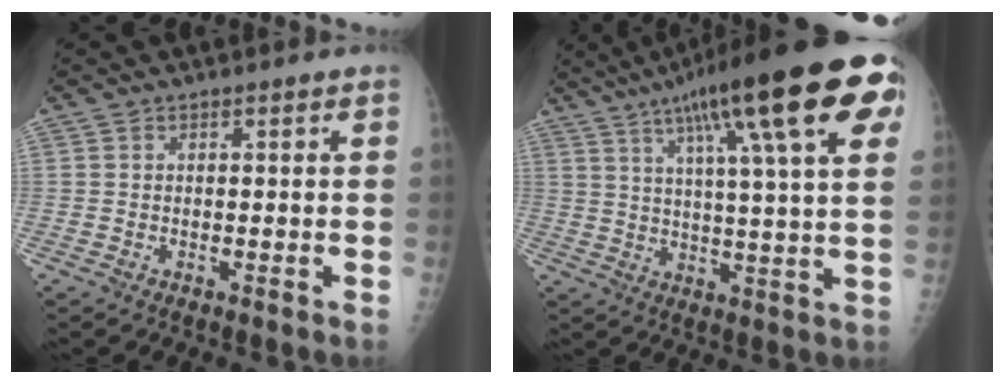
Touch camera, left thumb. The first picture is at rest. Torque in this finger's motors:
{"motor_torque": [0.89, 0.63, 1.96, -0.81, 0.21]}